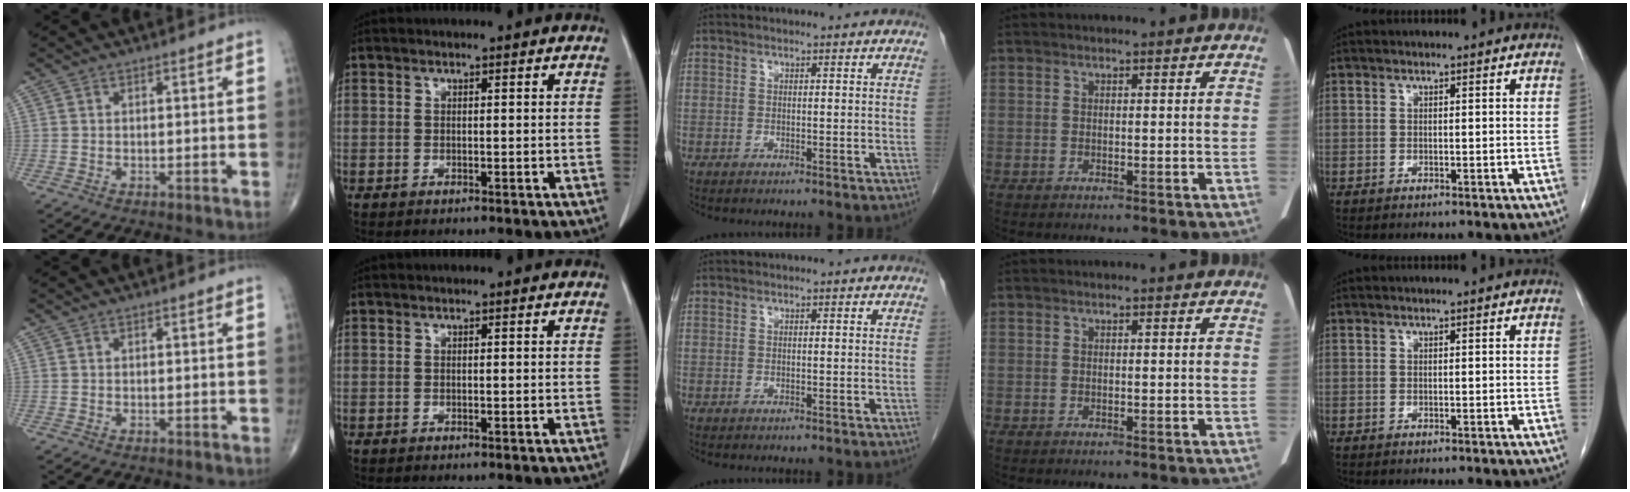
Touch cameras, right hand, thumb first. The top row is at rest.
{}